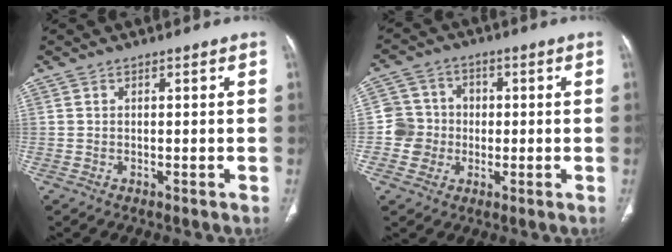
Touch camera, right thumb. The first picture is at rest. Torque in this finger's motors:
{"motor_torque": [0.49, 0.41, 0.39, 0.39, -0.02]}